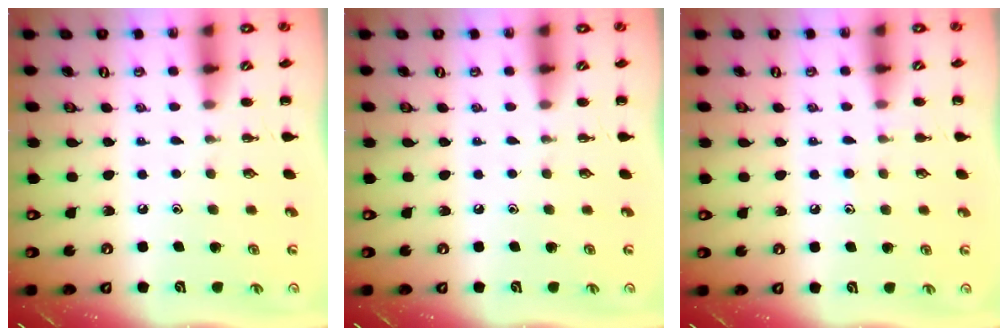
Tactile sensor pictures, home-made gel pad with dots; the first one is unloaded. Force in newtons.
{"total": 0.0}
{"total": 7.8, "press": 7.4, "slide": 2.2}